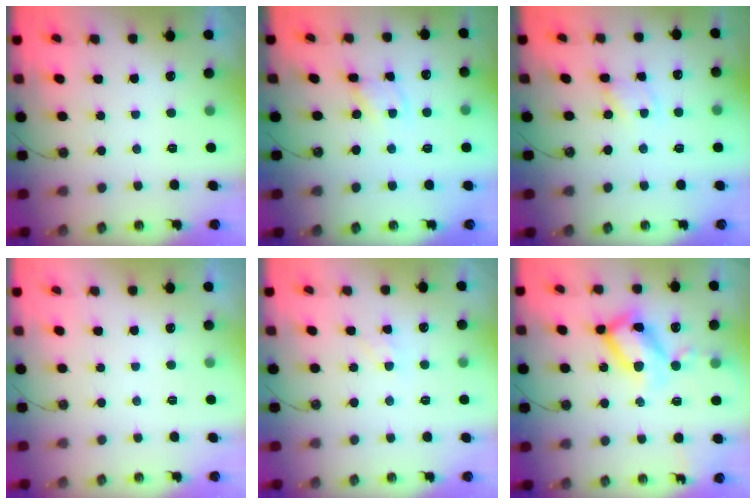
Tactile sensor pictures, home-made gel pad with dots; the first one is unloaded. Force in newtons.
{"total": 1.8, "press": 1.8, "slide": 0.2}
{"total": 1.3, "press": 1.3, "slide": 0.2}
{"total": 0.0}
{"total": 6.0, "press": 5.9, "slide": 0.7}
{"total": 18.6, "press": 18.5, "slide": 1.5}